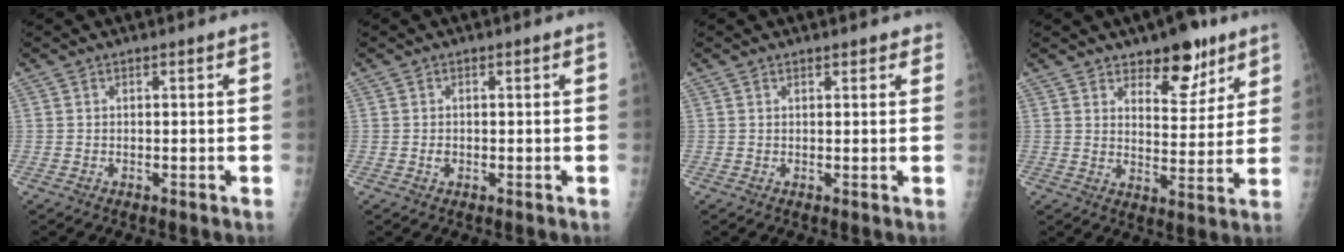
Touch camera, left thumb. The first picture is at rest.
{"total": 1.1, "force": [-0.2, 0.9, 0.6], "torque": [-0.007, 0.001, -0.002]}
{"total": 1.5, "force": [1.2, 0.7, 0.5], "torque": [0.007, -0.003, 0.012]}
{"total": 10.2, "force": [6.9, 4.9, 5.7], "torque": [-0.046, -0.045, 0.105]}